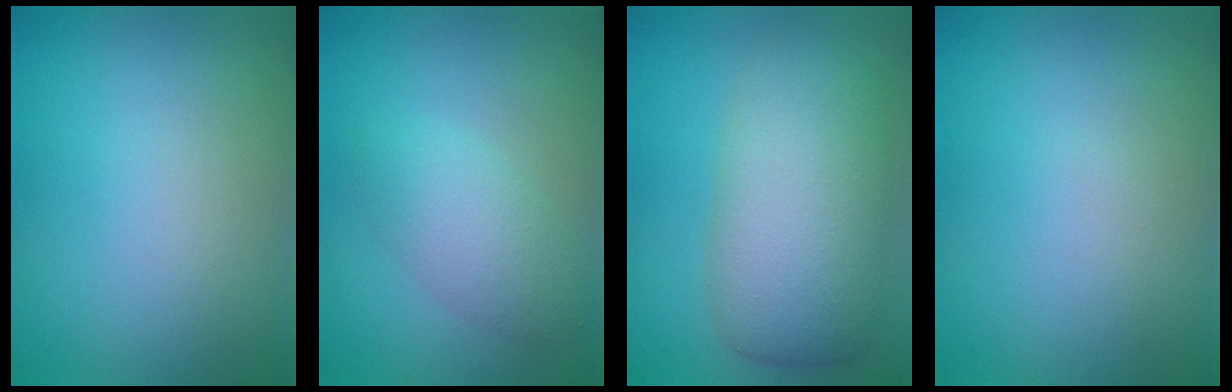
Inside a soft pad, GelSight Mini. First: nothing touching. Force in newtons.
{"total": 3.1, "press": 3.1, "slide": 0.0}
{"total": 8.1, "press": 8.1, "slide": 0.8}
{"total": 0.0}